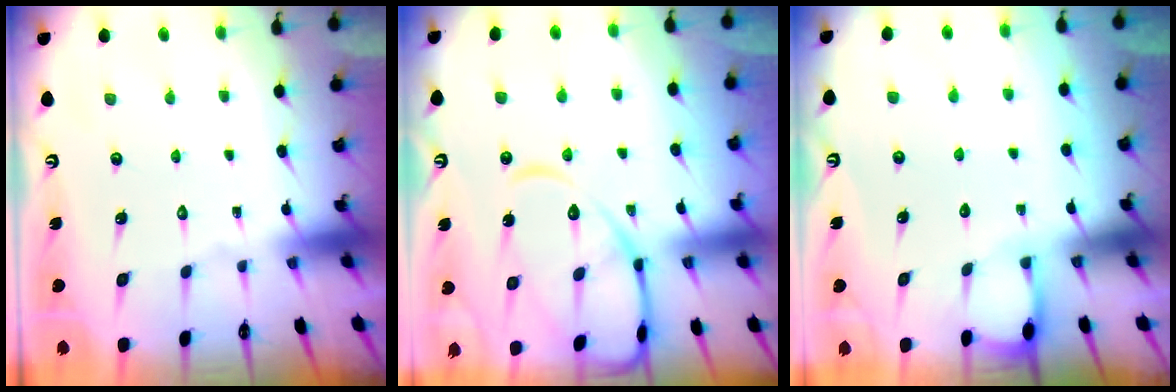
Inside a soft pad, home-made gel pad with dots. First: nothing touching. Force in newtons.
{"total": 13.5, "press": 13.5, "slide": 0.8}
{"total": 2.5, "press": 2.4, "slide": 0.4}